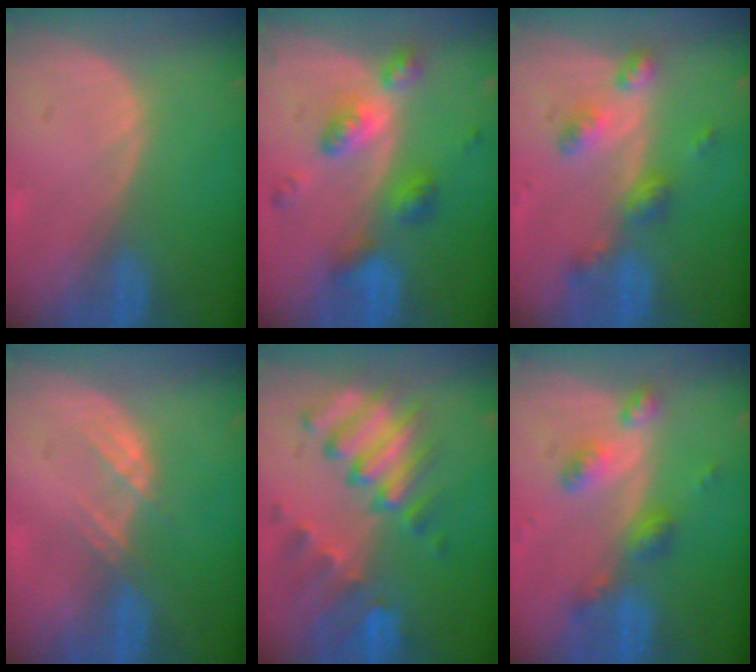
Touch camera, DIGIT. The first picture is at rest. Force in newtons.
{"total": 6.7, "press": 6.6, "slide": 0.5}
{"total": 6.0, "press": 5.3, "slide": 2.8}
{"total": 2.6, "press": 2.5, "slide": 0.7}
{"total": 10.2, "press": 8.9, "slide": 5.0}
{"total": 6.0, "press": 5.2, "slide": 2.9}